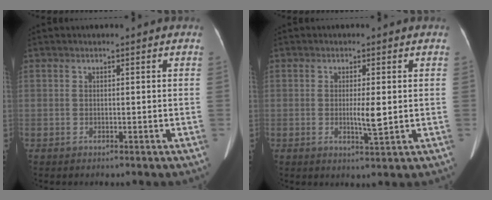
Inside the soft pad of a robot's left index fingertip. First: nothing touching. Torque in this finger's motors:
{"motor_torque": [-0.08, -0.15, 0.05, 0.00]}